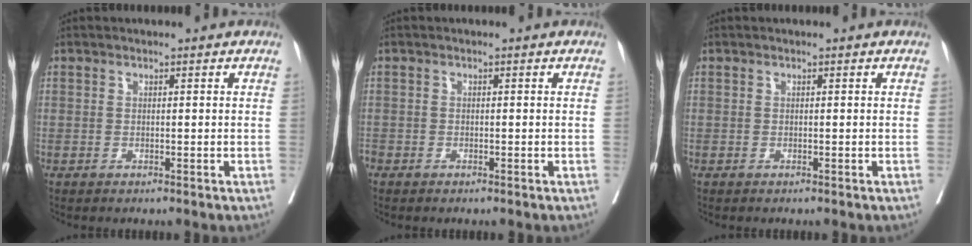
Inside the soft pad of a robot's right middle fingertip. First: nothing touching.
{"total": 1.2, "force": [-0.9, 0.7, 0.3], "torque": [-0.013, -0.001, -0.018]}
{"total": 0.0}